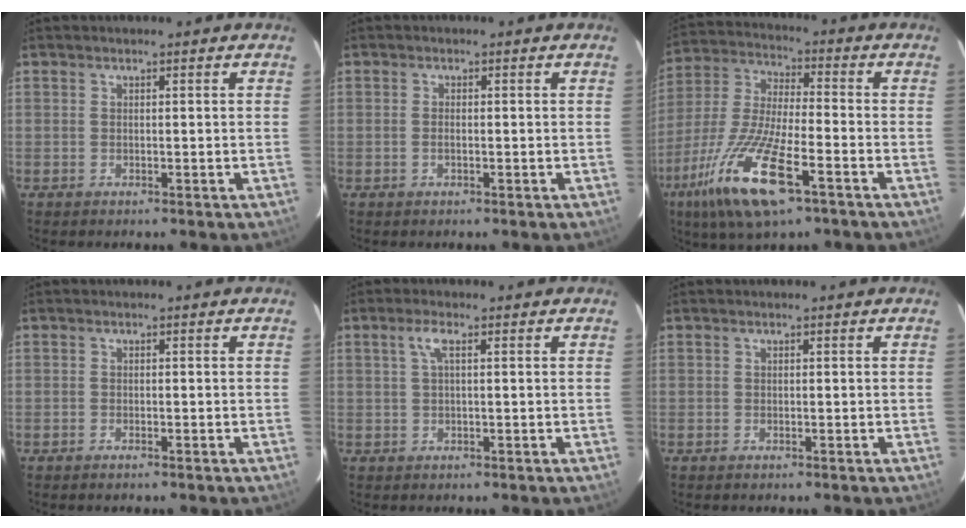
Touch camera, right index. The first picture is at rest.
{"total": 1.0, "force": [-0.3, 0.4, 0.9], "torque": [-0.018, 0.003, -0.006]}
{"total": 18.4, "force": [-9.5, 4.6, 15.0], "torque": [-0.328, -0.036, -0.186]}
{"total": 0.7, "force": [-0.6, 0.2, 0.3], "torque": [-0.008, 0.001, -0.013]}
{"total": 2.3, "force": [0.7, 0.2, 2.2], "torque": [-0.045, 0.006, 0.011]}
{"total": 0.0}